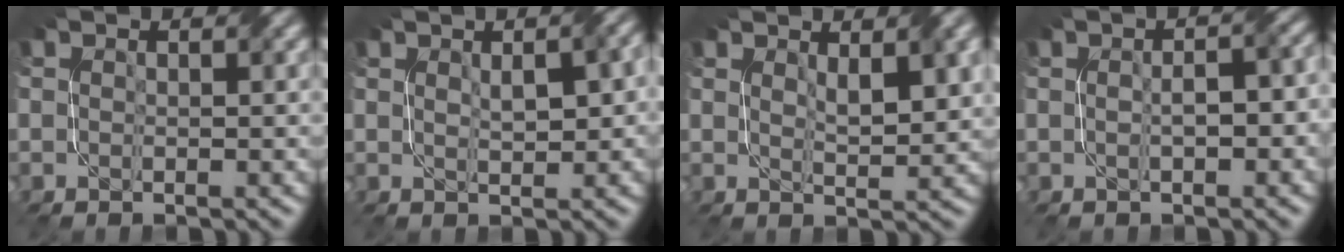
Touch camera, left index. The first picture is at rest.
{"total": 3.7, "force": [1.0, 1.3, 3.3], "torque": [-0.046, 0.008, 0.022]}
{"total": 3.5, "force": [1.6, 0.9, 2.9], "torque": [-0.052, -0.002, 0.031]}
{"total": 3.8, "force": [-0.1, 1.7, 3.4], "torque": [-0.042, 0.013, -0.007]}